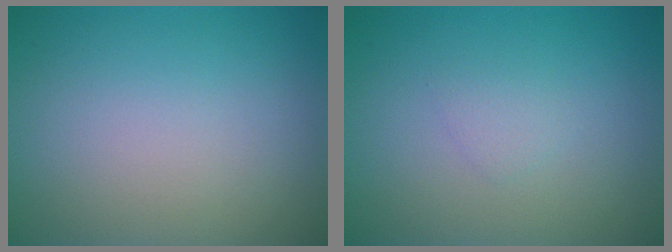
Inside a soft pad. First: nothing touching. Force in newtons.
{"total": 0.9, "press": 0.9, "slide": 0.1}